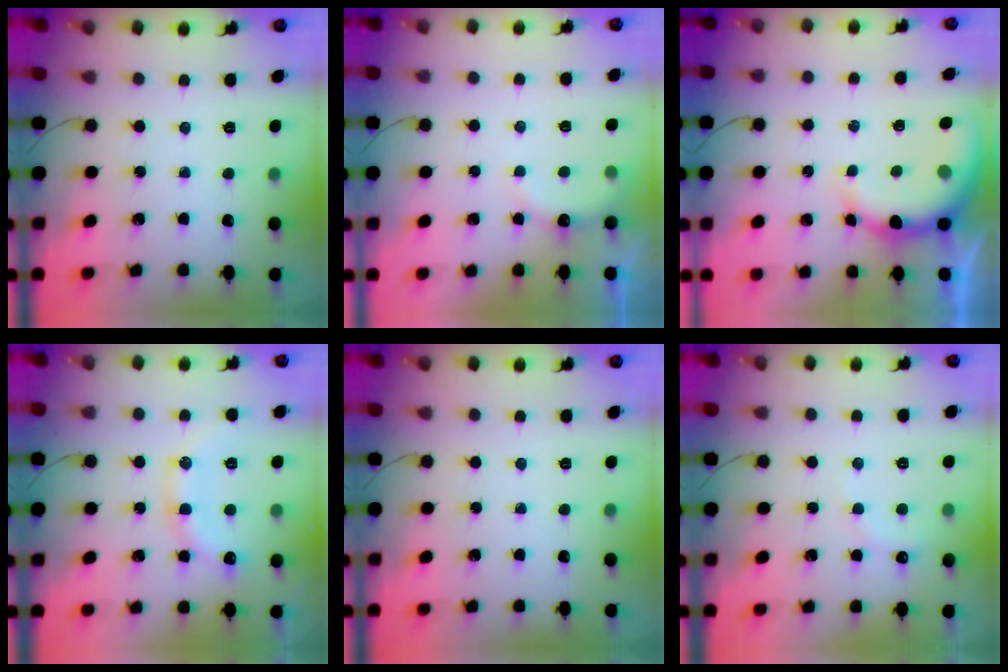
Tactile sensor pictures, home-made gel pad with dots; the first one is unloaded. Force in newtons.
{"total": 7.3, "press": 7.2, "slide": 1.4}
{"total": 8.7, "press": 8.7, "slide": 1.0}
{"total": 14.3, "press": 14.2, "slide": 1.1}
{"total": 0.0}
{"total": 6.3, "press": 6.1, "slide": 1.6}